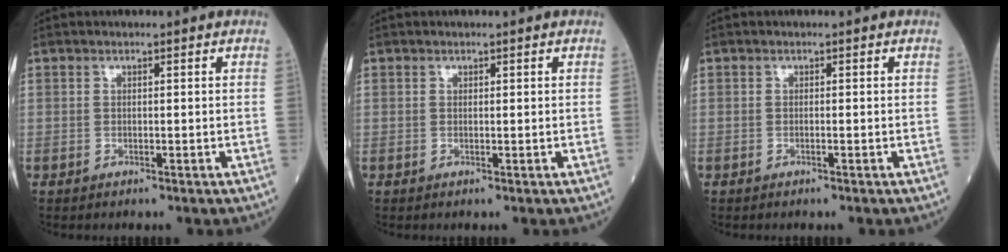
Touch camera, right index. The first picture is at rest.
{"total": 0.0}
{"total": 0.0}